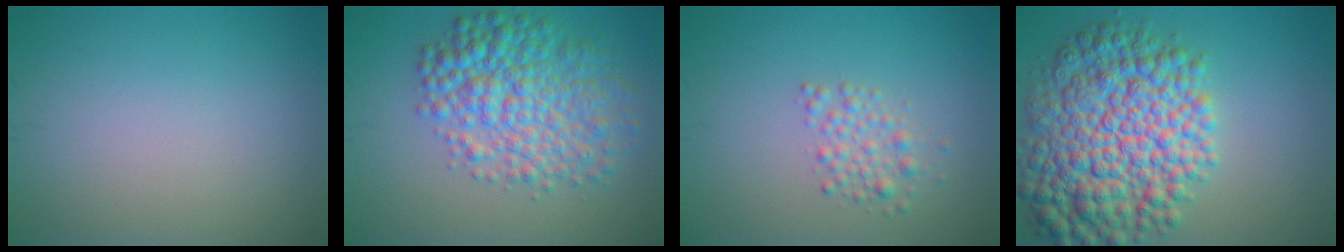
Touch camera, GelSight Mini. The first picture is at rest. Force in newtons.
{"total": 7.0, "press": 7.0, "slide": 0.1}
{"total": 2.0, "press": 2.0, "slide": 0.1}
{"total": 11.4, "press": 11.4, "slide": 0.1}